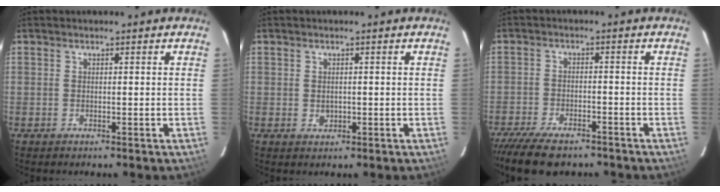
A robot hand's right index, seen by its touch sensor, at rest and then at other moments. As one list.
[{"total": 1.4, "force": [-0.1, 1.2, 0.5], "torque": [-0.004, 0.001, 0.000]}, {"total": 11.3, "force": [-9.2, 3.9, 5.2], "torque": [-0.125, -0.027, -0.156]}]